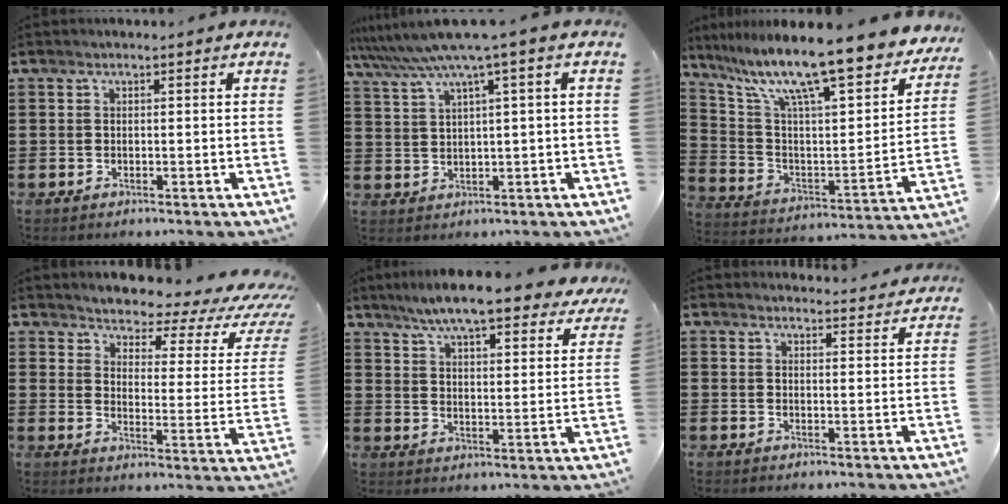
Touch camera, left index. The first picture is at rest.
{"total": 5.6, "force": [3.0, -0.4, 4.8], "torque": [-0.110, -0.024, 0.045]}
{"total": 12.6, "force": [10.2, 0.8, 7.2], "torque": [-0.173, -0.079, 0.168]}
{"total": 3.2, "force": [2.8, 0.8, 1.3], "torque": [-0.037, -0.030, 0.040]}
{"total": 9.0, "force": [7.9, 0.5, 4.2], "torque": [-0.103, -0.034, 0.138]}
{"total": 3.3, "force": [3.2, 0.1, 0.3], "torque": [-0.006, -0.017, 0.060]}